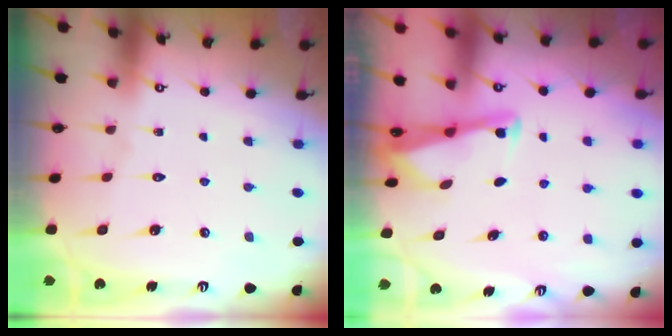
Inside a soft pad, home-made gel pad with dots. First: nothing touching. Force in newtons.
{"total": 2.5, "press": 2.5, "slide": 0.1}